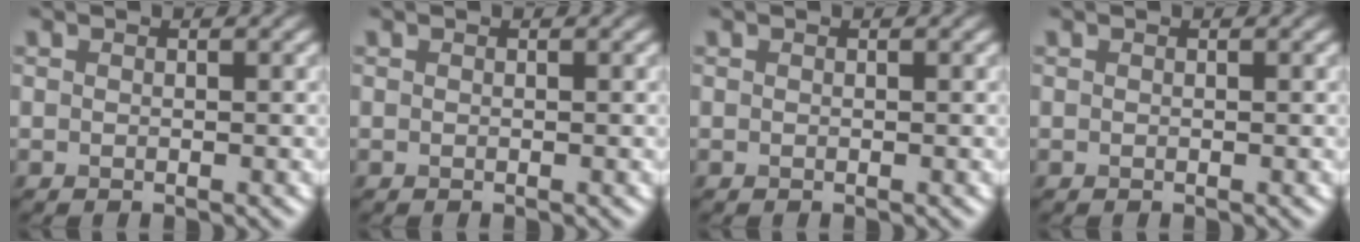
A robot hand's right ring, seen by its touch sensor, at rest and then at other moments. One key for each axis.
{"total": 0.0}
{"total": 0.0}
{"total": 0.0}